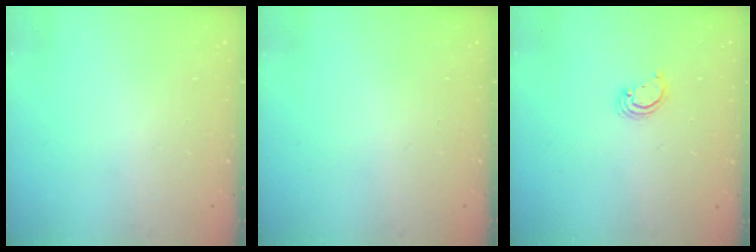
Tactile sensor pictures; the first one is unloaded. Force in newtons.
{"total": 0.0}
{"total": 2.8, "press": 2.8, "slide": 0.2}